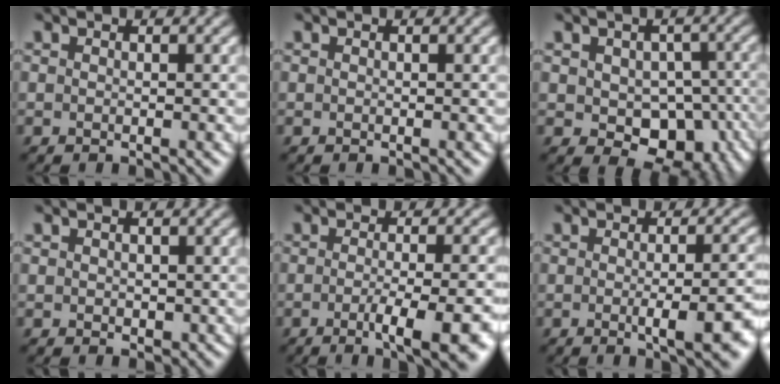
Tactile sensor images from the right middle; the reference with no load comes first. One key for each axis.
{"total": 0.0}
{"total": 7.6, "fx": -2.0, "fy": 5.2, "fz": 5.2, "tx": -0.076, "ty": -0.014, "tz": -0.023}
{"total": 0.8, "fx": 0.0, "fy": 0.7, "fz": 0.4, "tx": -0.005, "ty": -0.001, "tz": 0.005}
{"total": 7.4, "fx": -3.0, "fy": 1.9, "fz": 6.5, "tx": -0.081, "ty": -0.009, "tz": -0.042}
{"total": 7.3, "fx": -1.7, "fy": 2.3, "fz": 6.7, "tx": -0.069, "ty": -0.007, "tz": -0.016}